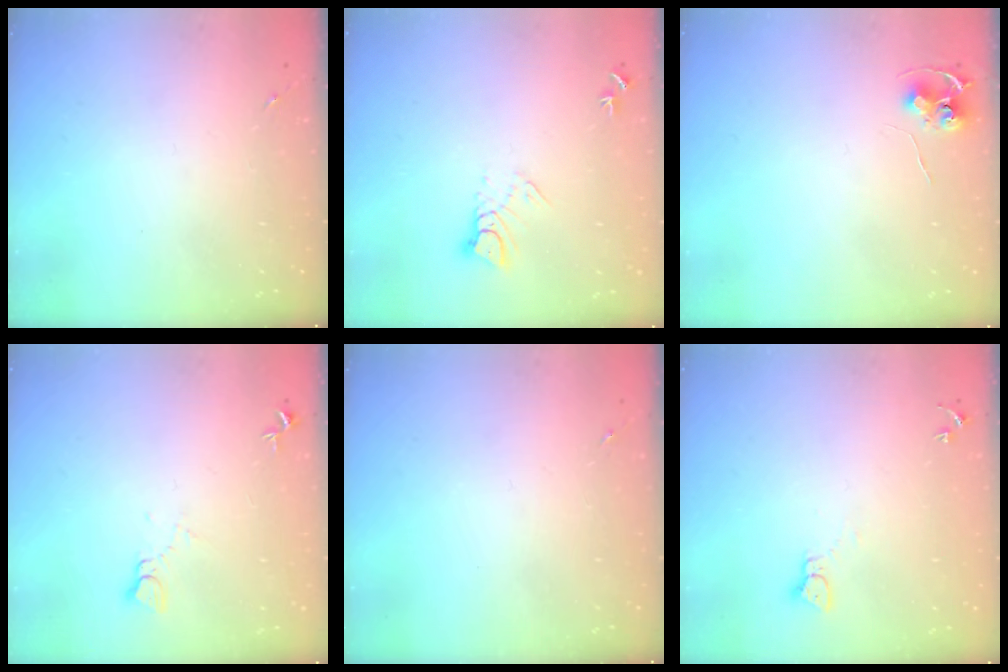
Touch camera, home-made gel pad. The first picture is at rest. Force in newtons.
{"total": 5.5, "press": 5.5, "slide": 0.4}
{"total": 6.9, "press": 6.9, "slide": 0.5}
{"total": 3.3, "press": 3.3, "slide": 0.3}
{"total": 0.0}
{"total": 2.3, "press": 2.3, "slide": 0.3}